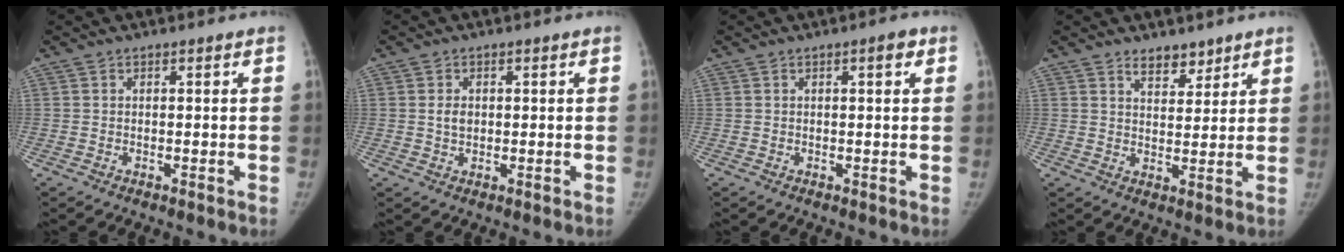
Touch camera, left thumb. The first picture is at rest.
{"total": 2.2, "force": [0.3, 1.6, 1.5], "torque": [-0.019, -0.002, 0.008]}
{"total": 1.7, "force": [0.7, 0.5, 1.5], "torque": [-0.019, 0.001, 0.008]}
{"total": 4.5, "force": [3.5, 2.3, 1.7], "torque": [-0.003, -0.027, 0.061]}